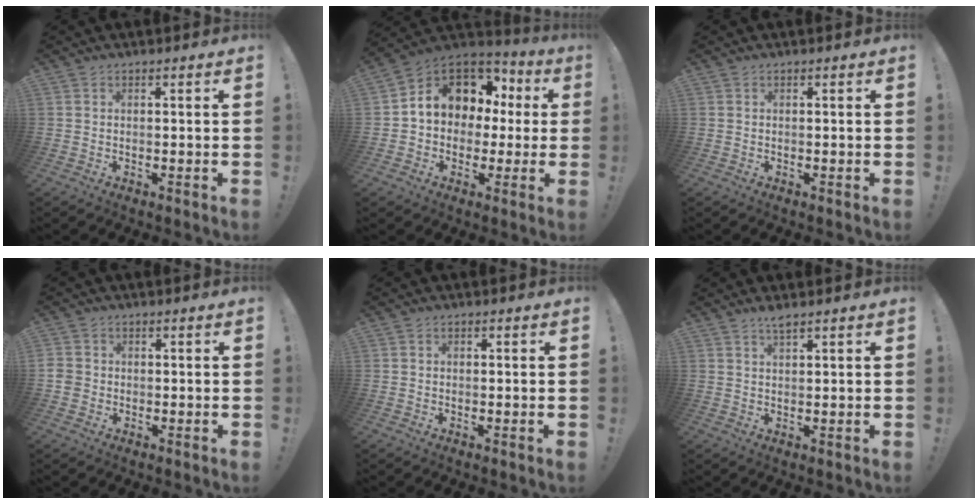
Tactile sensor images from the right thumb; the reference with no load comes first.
{"total": 11.6, "force": [3.3, 9.6, 5.6], "torque": [-0.079, -0.017, 0.070]}
{"total": 0.0}
{"total": 3.0, "force": [-0.9, 2.7, 1.0], "torque": [-0.018, 0.005, -0.018]}
{"total": 0.8, "force": [-0.6, 0.5, 0.3], "torque": [-0.005, 0.003, -0.010]}
{"total": 2.1, "force": [1.7, 0.1, 1.2], "torque": [-0.019, -0.006, 0.028]}